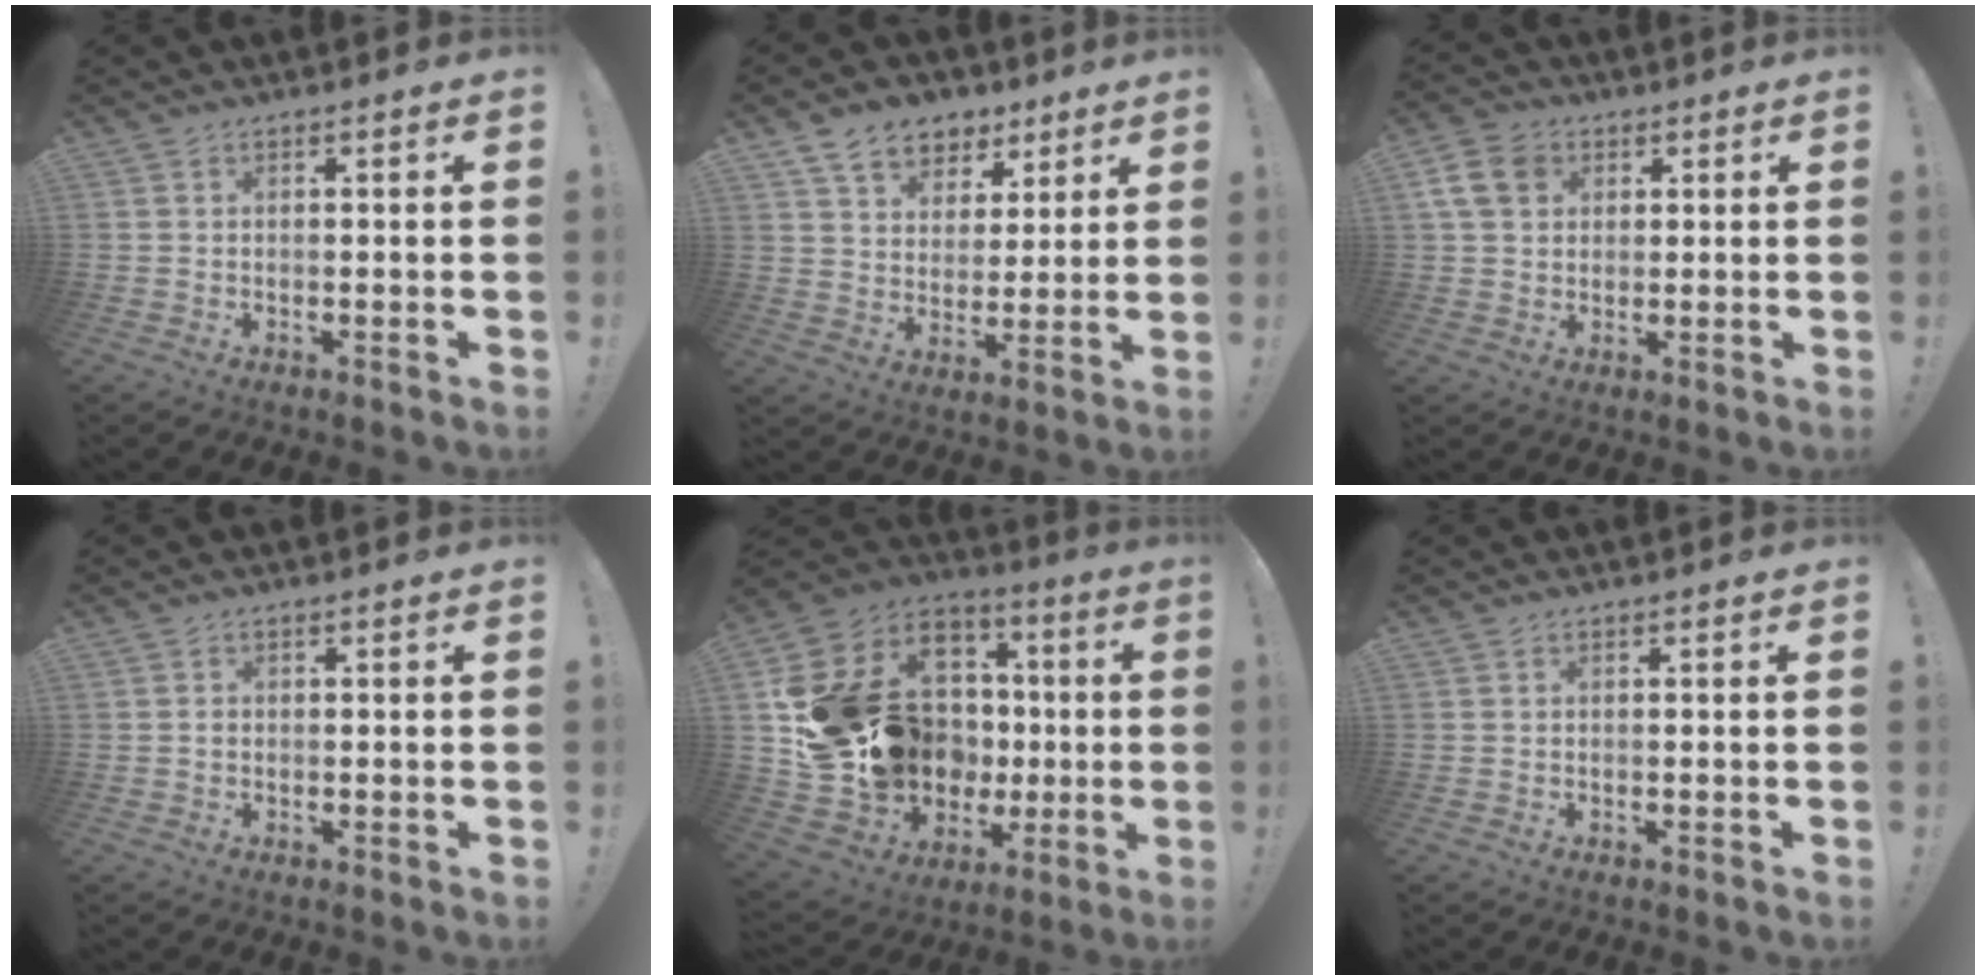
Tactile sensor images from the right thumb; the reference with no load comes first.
{"total": 10.6, "force": [7.1, 7.2, 3.2], "torque": [-0.044, -0.049, 0.137]}
{"total": 10.2, "force": [3.7, 7.8, 5.4], "torque": [-0.106, -0.008, 0.076]}
{"total": 0.6, "force": [-0.2, 0.6, -0.2], "torque": [0.000, 0.004, -0.002]}
{"total": 24.0, "force": [1.7, 20.4, 12.6], "torque": [-0.219, -0.017, 0.114]}
{"total": 0.0}